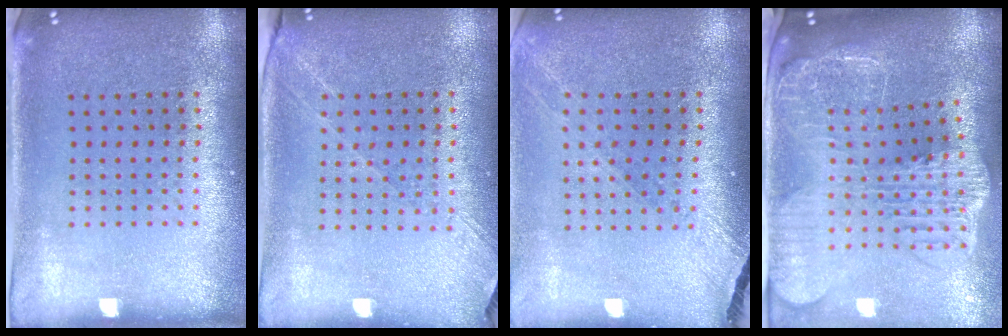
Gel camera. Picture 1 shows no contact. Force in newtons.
{"total": 1.3, "press": 1.2, "slide": 0.5}
{"total": 1.4, "press": 1.3, "slide": 0.2}
{"total": 3.8, "press": 3.0, "slide": 2.3}